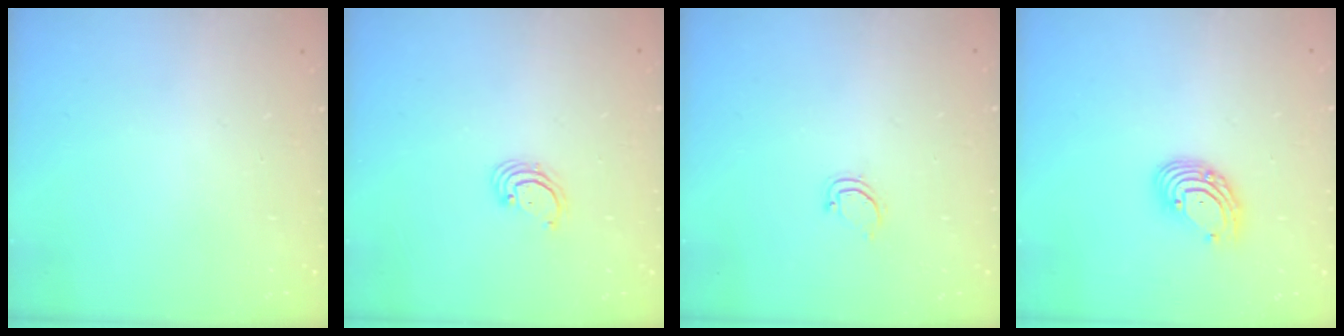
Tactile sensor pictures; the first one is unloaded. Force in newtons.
{"total": 2.6, "press": 2.6, "slide": 0.3}
{"total": 3.1, "press": 3.1, "slide": 0.2}
{"total": 7.3, "press": 7.3, "slide": 0.8}